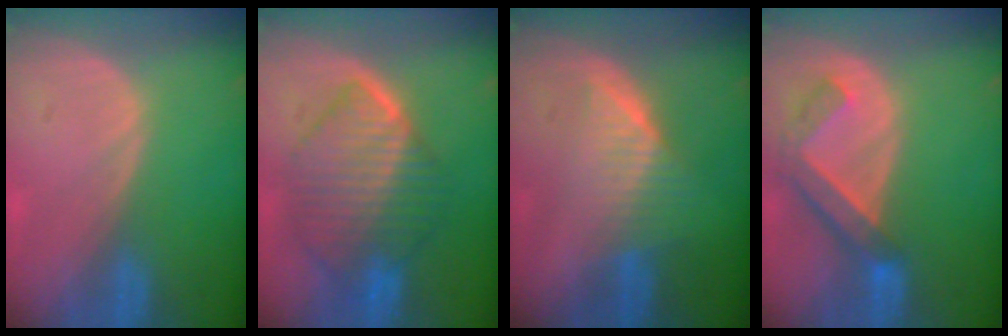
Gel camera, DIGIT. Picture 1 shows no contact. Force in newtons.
{"total": 10.5, "press": 10.4, "slide": 1.0}
{"total": 6.5, "press": 5.8, "slide": 2.8}
{"total": 6.3, "press": 5.9, "slide": 2.2}